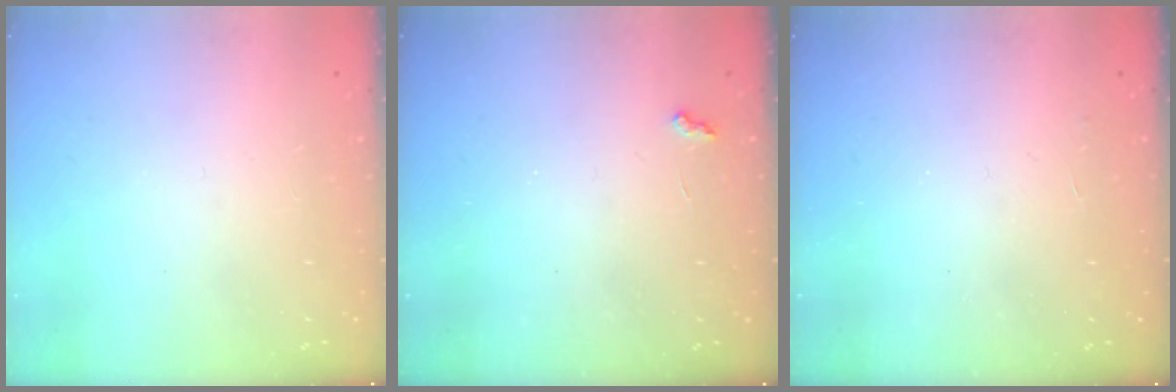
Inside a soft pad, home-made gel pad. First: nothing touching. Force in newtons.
{"total": 2.3, "press": 2.3, "slide": 0.5}
{"total": 2.2, "press": 2.2, "slide": 0.4}